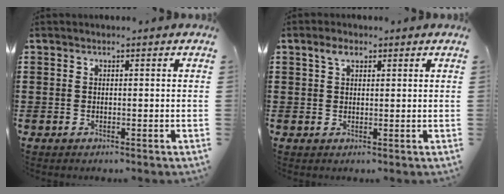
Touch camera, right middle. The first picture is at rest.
{"total": 2.4, "force": [1.5, 1.2, 1.5], "torque": [-0.033, 0.005, 0.027]}